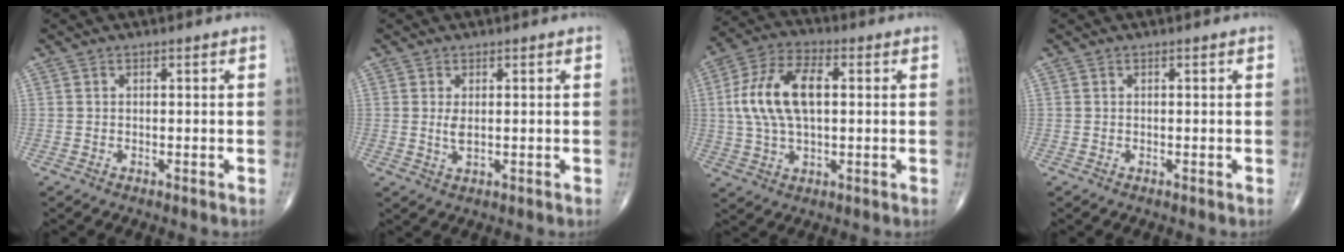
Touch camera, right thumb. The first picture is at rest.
{"total": 2.2, "force": [0.3, 0.9, 2.0], "torque": [-0.040, -0.007, 0.010]}
{"total": 13.8, "force": [1.6, 7.2, 11.7], "torque": [-0.233, 0.019, 0.028]}
{"total": 0.0}